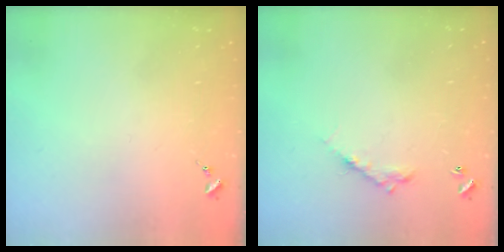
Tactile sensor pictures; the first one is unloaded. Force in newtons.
{"total": 7.7, "press": 7.7, "slide": 0.6}